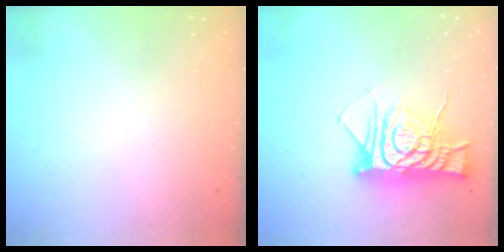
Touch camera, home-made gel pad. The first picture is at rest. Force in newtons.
{"total": 12.5, "press": 12.5, "slide": 1.1}